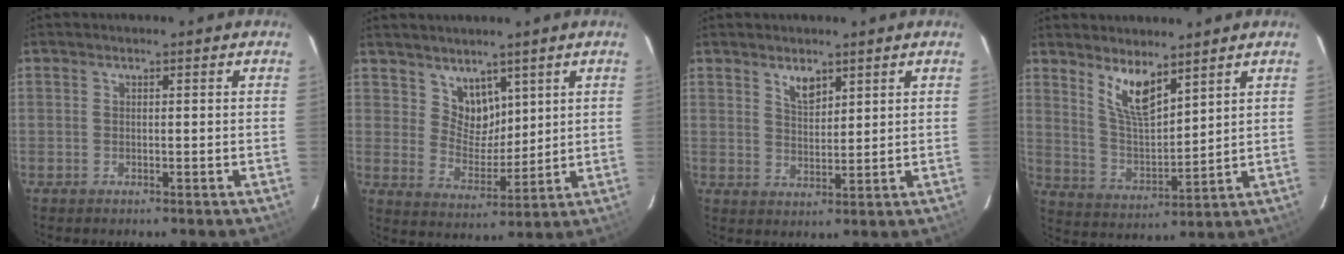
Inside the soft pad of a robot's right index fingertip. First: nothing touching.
{"total": 6.5, "force": [4.4, 4.4, 2.1], "torque": [-0.025, 0.001, 0.087]}
{"total": 3.9, "force": [2.7, 1.8, 2.3], "torque": [-0.037, 0.000, 0.049]}
{"total": 8.6, "force": [5.9, 2.6, 5.7], "torque": [-0.106, -0.008, 0.124]}